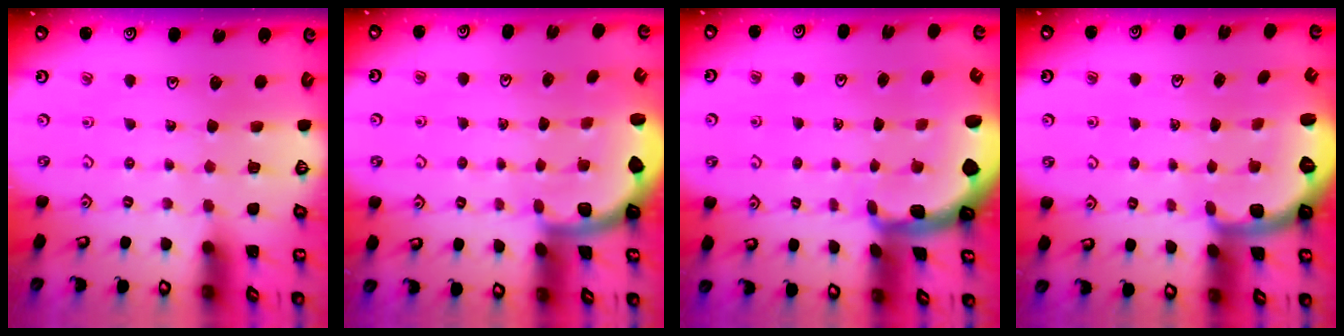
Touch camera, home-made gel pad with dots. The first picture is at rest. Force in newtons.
{"total": 2.0, "press": 2.0, "slide": 0.5}
{"total": 1.8, "press": 1.7, "slide": 0.4}
{"total": 1.9, "press": 1.8, "slide": 0.4}